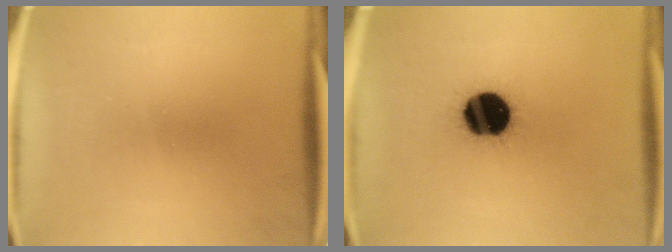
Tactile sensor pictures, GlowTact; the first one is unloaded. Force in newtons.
{"total": 17.1}